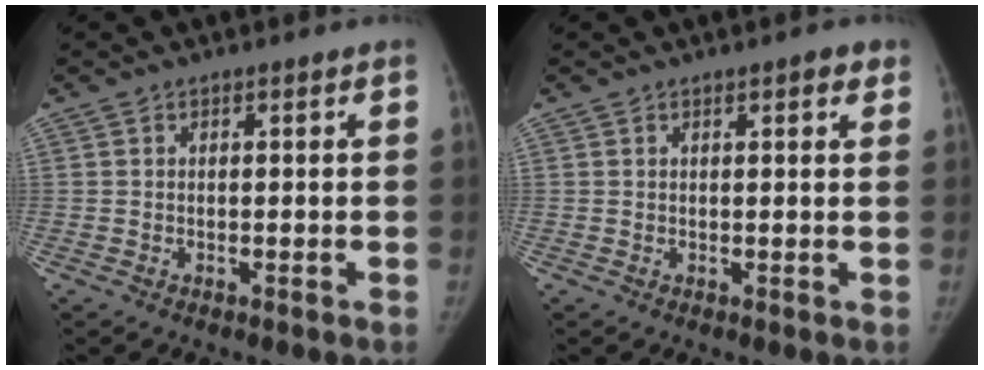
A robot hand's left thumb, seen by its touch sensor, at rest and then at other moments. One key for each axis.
{"total": 2.2, "fx": 1.3, "fy": 0.6, "fz": 1.7, "tx": -0.013, "ty": -0.002, "tz": 0.013}